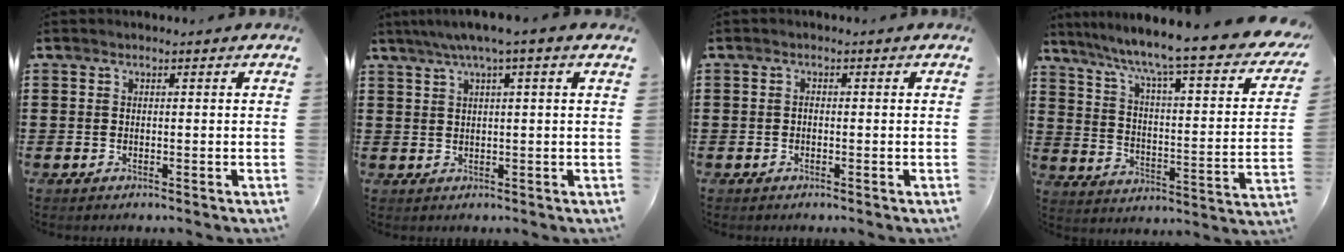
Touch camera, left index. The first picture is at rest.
{"total": 3.4, "force": [1.6, -0.3, 3.0], "torque": [-0.059, 0.001, 0.026]}
{"total": 0.7, "force": [-0.5, 0.4, 0.3], "torque": [-0.009, -0.003, -0.009]}
{"total": 7.5, "force": [5.6, -0.4, 4.9], "torque": [-0.119, -0.051, 0.080]}